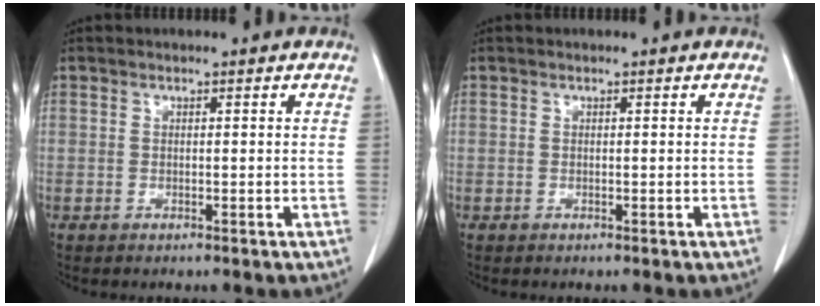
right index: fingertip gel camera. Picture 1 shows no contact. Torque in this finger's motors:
{"motor_torque": [0.00, 0.00, 0.00, 0.00]}